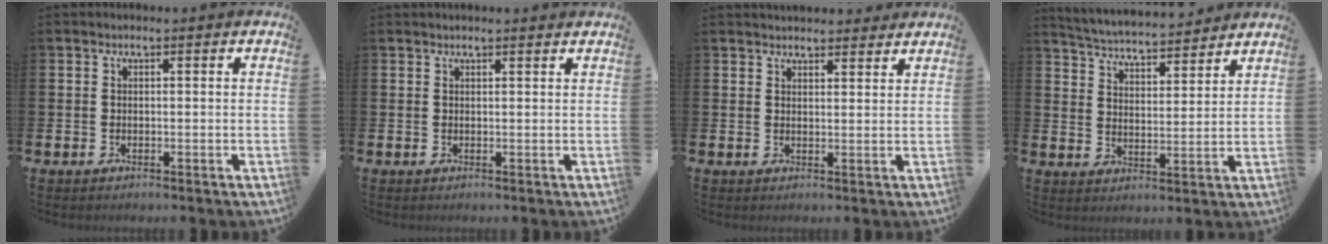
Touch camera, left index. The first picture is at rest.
{"total": 0.8, "force": [0.8, -0.1, 0.2], "torque": [0.006, -0.004, 0.014]}
{"total": 3.0, "force": [2.9, 0.7, 0.0], "torque": [0.004, -0.015, 0.051]}
{"total": 5.0, "force": [4.9, 0.6, 0.4], "torque": [-0.038, -0.038, 0.085]}